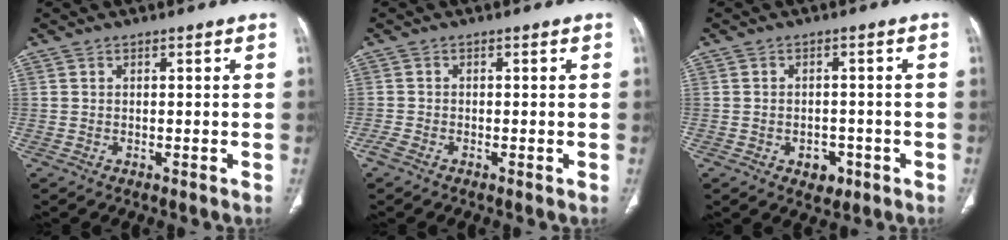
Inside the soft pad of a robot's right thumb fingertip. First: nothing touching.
{"total": 1.7, "force": [-1.1, 0.7, 1.1], "torque": [-0.032, -0.003, -0.026]}
{"total": 4.0, "force": [-1.7, 3.0, 2.0], "torque": [-0.012, 0.010, -0.015]}